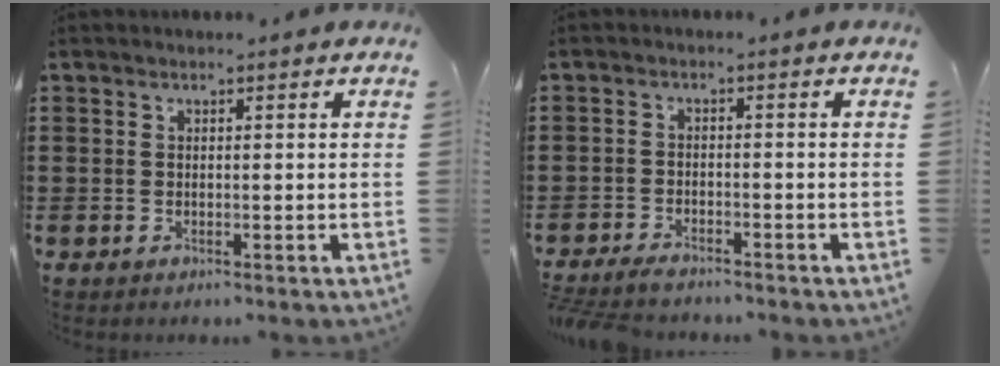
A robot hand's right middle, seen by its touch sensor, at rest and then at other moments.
{"total": 2.5, "force": [-2.4, 0.3, 0.5], "torque": [-0.020, 0.000, -0.054]}